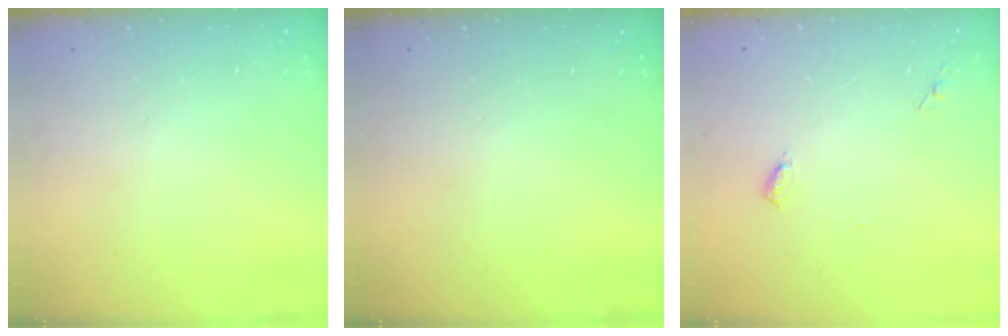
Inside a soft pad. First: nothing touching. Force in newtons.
{"total": 0.0}
{"total": 4.6, "press": 4.6, "slide": 0.4}